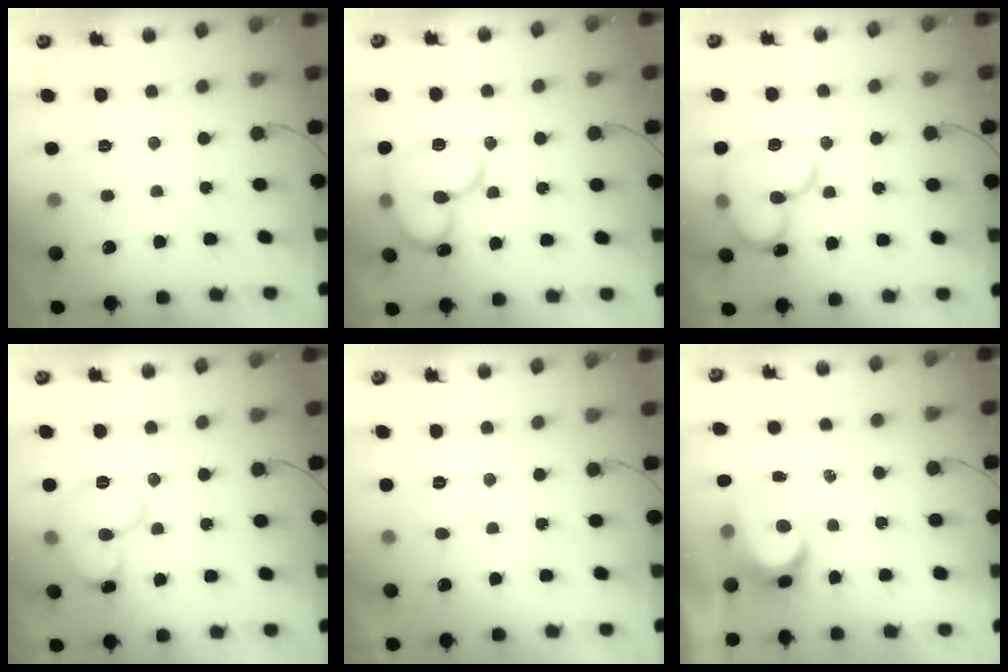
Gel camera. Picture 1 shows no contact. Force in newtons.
{"total": 16.7, "press": 16.6, "slide": 2.3}
{"total": 15.5, "press": 15.4, "slide": 1.5}
{"total": 12.5, "press": 12.4, "slide": 1.6}
{"total": 5.8, "press": 5.8, "slide": 0.7}
{"total": 7.1, "press": 7.1, "slide": 0.7}